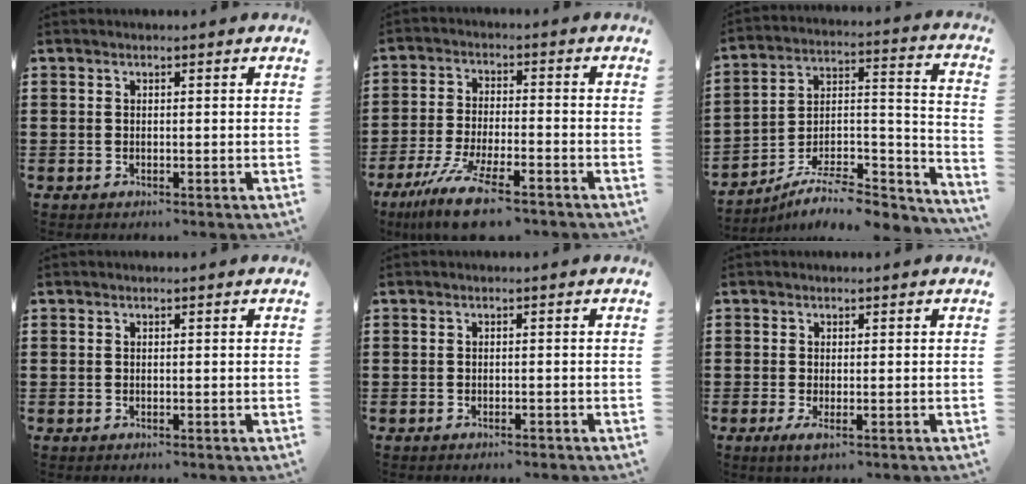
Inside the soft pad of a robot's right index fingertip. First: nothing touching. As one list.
[{"total": 10.1, "force": [-7.4, 1.4, 6.7], "torque": [-0.141, 0.002, -0.141]}, {"total": 8.0, "force": [-6.5, 2.3, 4.0], "torque": [-0.068, 0.004, -0.126]}, {"total": 0.0}, {"total": 0.7, "force": [-0.6, 0.1, 0.3], "torque": [-0.008, -0.002, -0.013]}, {"total": 1.3, "force": [-0.5, 0.1, 1.2], "torque": [-0.020, -0.006, -0.006]}]